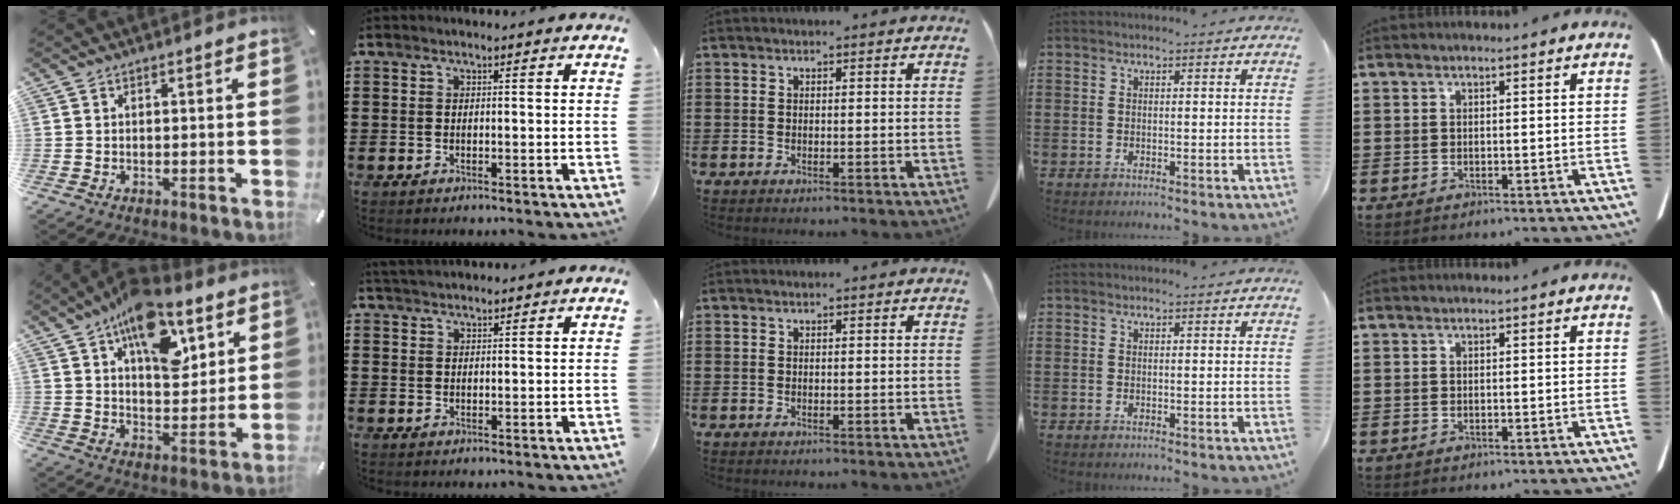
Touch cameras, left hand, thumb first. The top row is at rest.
{"thumb": {"total": 16.6, "force": [8.9, 9.0, 10.7], "torque": [-0.153, -0.033, 0.154]}, "index": {"total": 2.1, "force": [2.0, 0.5, 0.1], "torque": [-0.007, 0.001, 0.041]}}